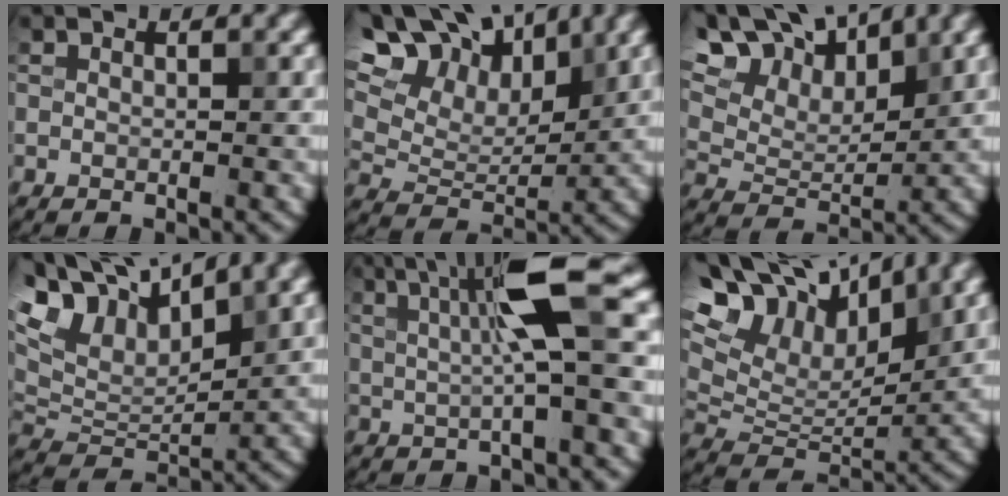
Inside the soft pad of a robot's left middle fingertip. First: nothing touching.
{"total": 13.2, "force": [7.0, 8.2, 7.6], "torque": [-0.158, 0.055, 0.104]}
{"total": 11.1, "force": [7.0, 5.9, 6.3], "torque": [-0.143, 0.043, 0.102]}
{"total": 8.7, "force": [4.9, 4.6, 5.5], "torque": [-0.116, 0.024, 0.091]}
{"total": 6.4, "force": [1.0, 0.9, 6.3], "torque": [-0.103, 0.014, 0.014]}
{"total": 13.5, "force": [7.7, 6.9, 8.7], "torque": [-0.183, 0.064, 0.120]}